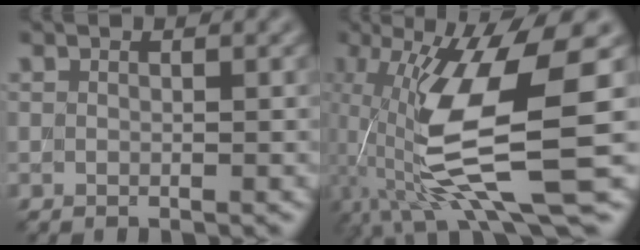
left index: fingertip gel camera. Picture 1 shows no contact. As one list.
[{"total": 12.3, "force": [-1.1, 2.9, 11.8], "torque": [-0.232, -0.009, -0.016]}]